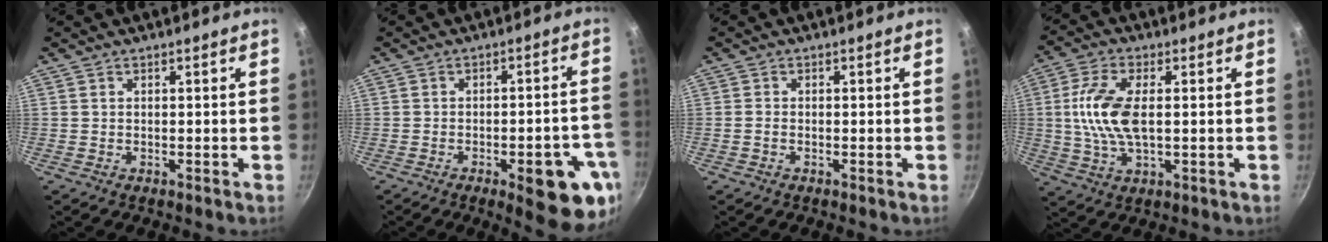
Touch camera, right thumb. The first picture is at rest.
{"total": 13.5, "force": [-5.4, 4.5, 11.5], "torque": [-0.108, 0.022, -0.064]}
{"total": 1.0, "force": [-0.5, 0.7, 0.6], "torque": [-0.012, 0.007, -0.011]}
{"total": 10.8, "force": [0.7, 5.1, 9.5], "torque": [-0.193, 0.005, 0.010]}